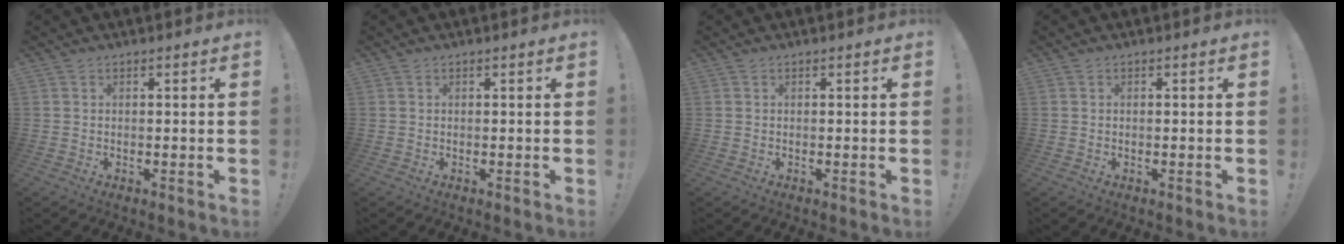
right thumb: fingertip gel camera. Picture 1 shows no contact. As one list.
[{"total": 0.0}, {"total": 0.0}, {"total": 0.0}]